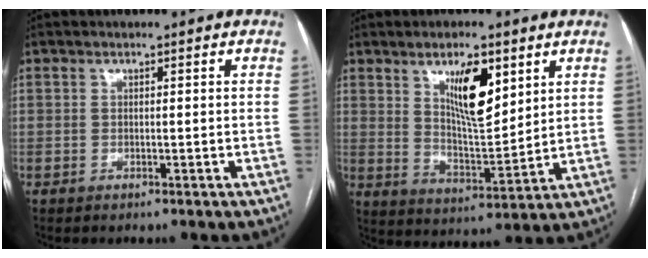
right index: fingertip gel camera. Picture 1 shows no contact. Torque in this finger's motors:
{"motor_torque": [1.09, 0.95, 0.42, 0.10]}